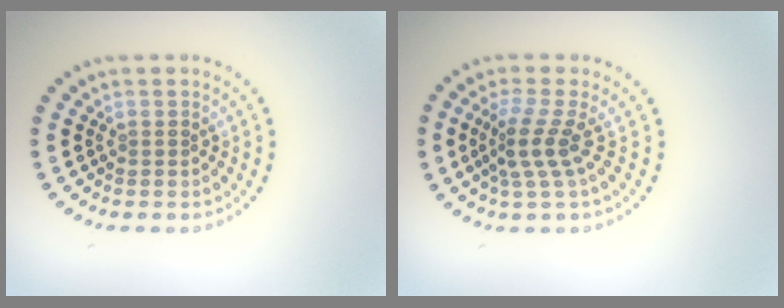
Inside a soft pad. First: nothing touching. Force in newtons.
{"total": 2.9, "press": 1.9, "slide": 2.2}